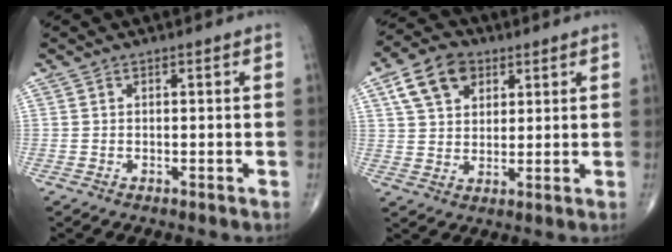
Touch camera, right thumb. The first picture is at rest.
{"total": 10.1, "force": [4.5, 6.9, 5.8], "torque": [-0.086, -0.003, 0.076]}